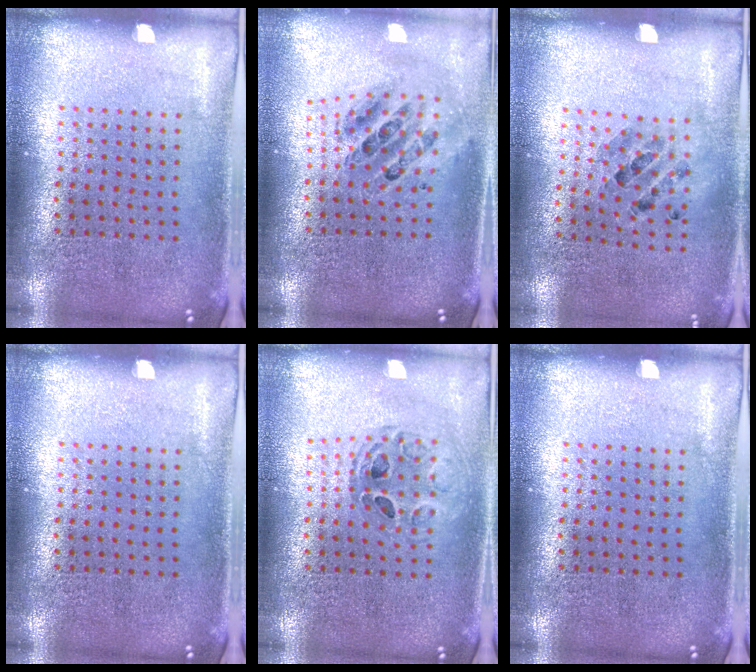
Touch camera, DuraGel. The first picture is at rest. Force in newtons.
{"total": 0.8, "press": 0.7, "slide": 0.1}
{"total": 0.9, "press": 0.8, "slide": 0.2}
{"total": 0.0}
{"total": 0.8, "press": 0.8, "slide": 0.2}
{"total": 0.0}